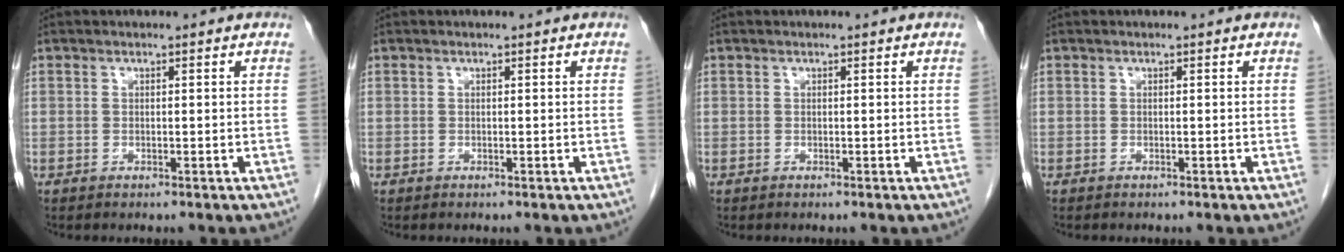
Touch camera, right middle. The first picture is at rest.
{"total": 0.0}
{"total": 0.0}
{"total": 0.0}